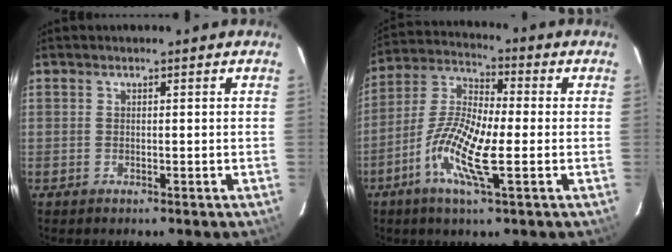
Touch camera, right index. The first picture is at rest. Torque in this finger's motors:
{"motor_torque": [1.19, -0.95, 0.55, 0.21]}